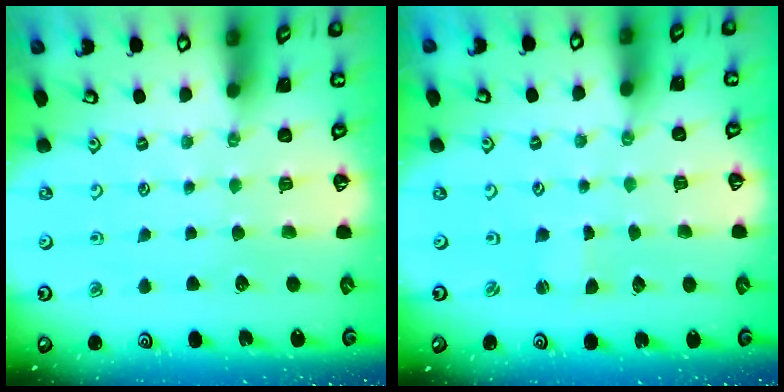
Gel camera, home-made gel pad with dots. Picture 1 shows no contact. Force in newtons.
{"total": 0.0}